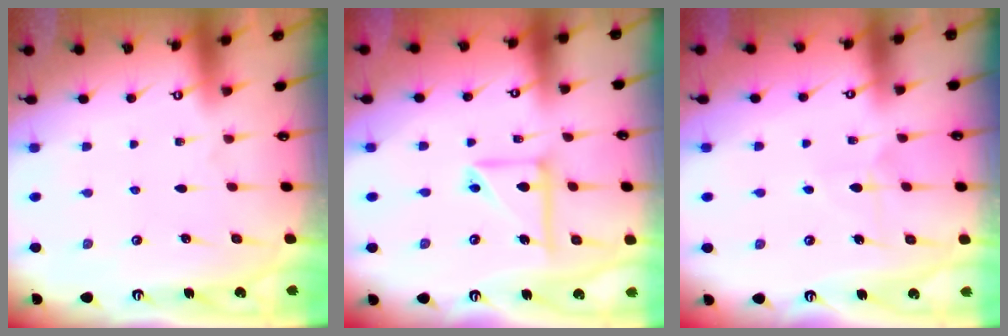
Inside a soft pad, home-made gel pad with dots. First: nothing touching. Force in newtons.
{"total": 10.6, "press": 10.4, "slide": 1.7}
{"total": 5.5, "press": 5.5, "slide": 0.5}